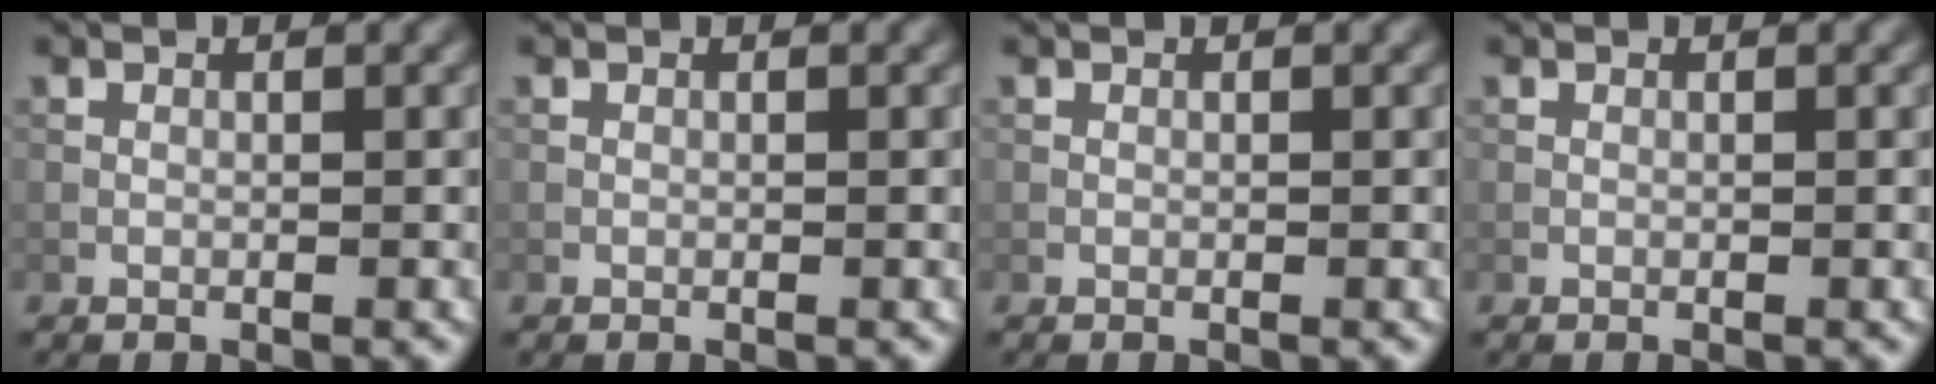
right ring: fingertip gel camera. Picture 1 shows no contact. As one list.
[{"total": 0.0}, {"total": 0.0}, {"total": 0.0}]